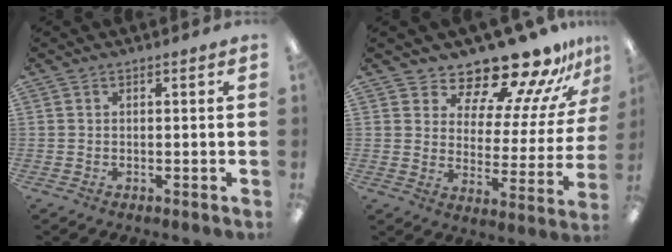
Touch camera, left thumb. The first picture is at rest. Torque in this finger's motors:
{"motor_torque": [0.20, 0.31, -0.26, 0.03, -0.02]}